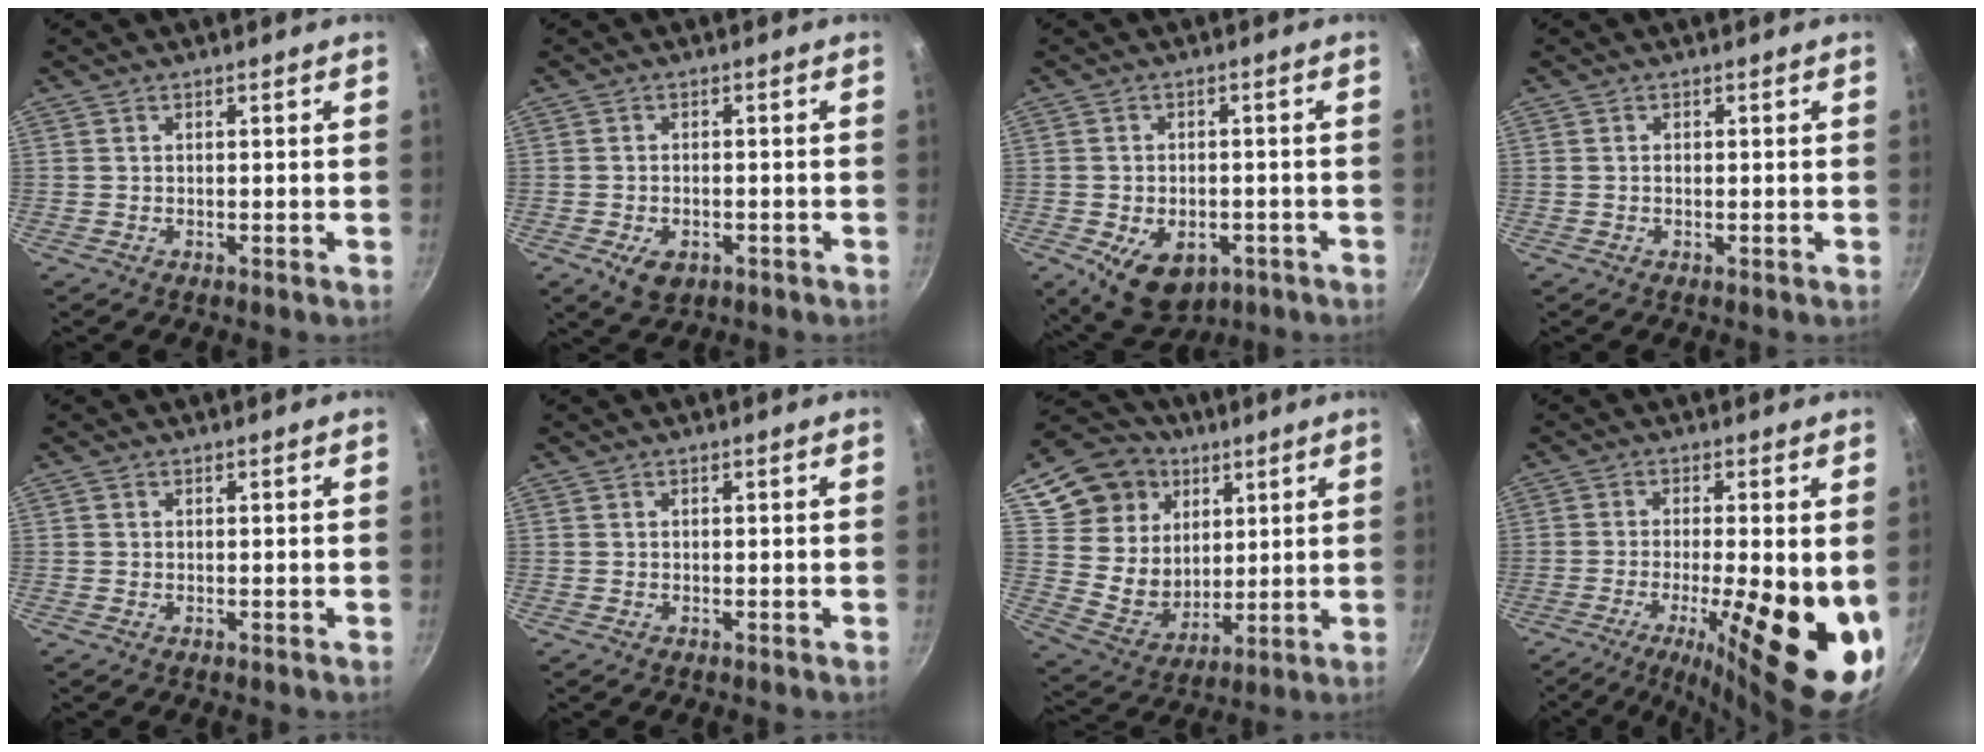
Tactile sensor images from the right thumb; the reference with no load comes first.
{"total": 4.9, "force": [-2.0, 3.0, 3.2], "torque": [-0.052, 0.007, -0.026]}
{"total": 10.7, "force": [-4.3, 6.9, 7.0], "torque": [-0.085, 0.003, -0.048]}
{"total": 0.6, "force": [-0.1, 0.5, 0.3], "torque": [-0.005, 0.004, 0.000]}
{"total": 0.0}
{"total": 0.0}
{"total": 17.7, "force": [7.7, 14.3, 7.1], "torque": [-0.097, -0.020, 0.151]}
{"total": 18.4, "force": [-4.2, 4.9, 17.2], "torque": [-0.247, -0.014, -0.060]}